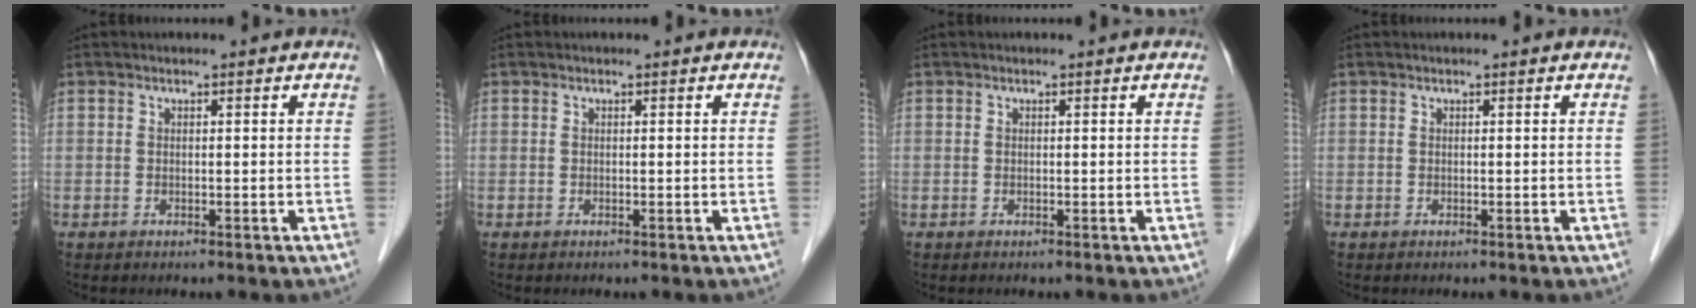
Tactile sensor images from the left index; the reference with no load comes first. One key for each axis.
{"total": 0.0}
{"total": 0.0}
{"total": 0.0}